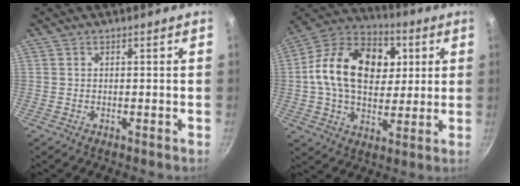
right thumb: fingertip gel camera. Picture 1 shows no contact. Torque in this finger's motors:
{"motor_torque": [-0.80, 1.58, 0.97, -0.80, 0.25]}